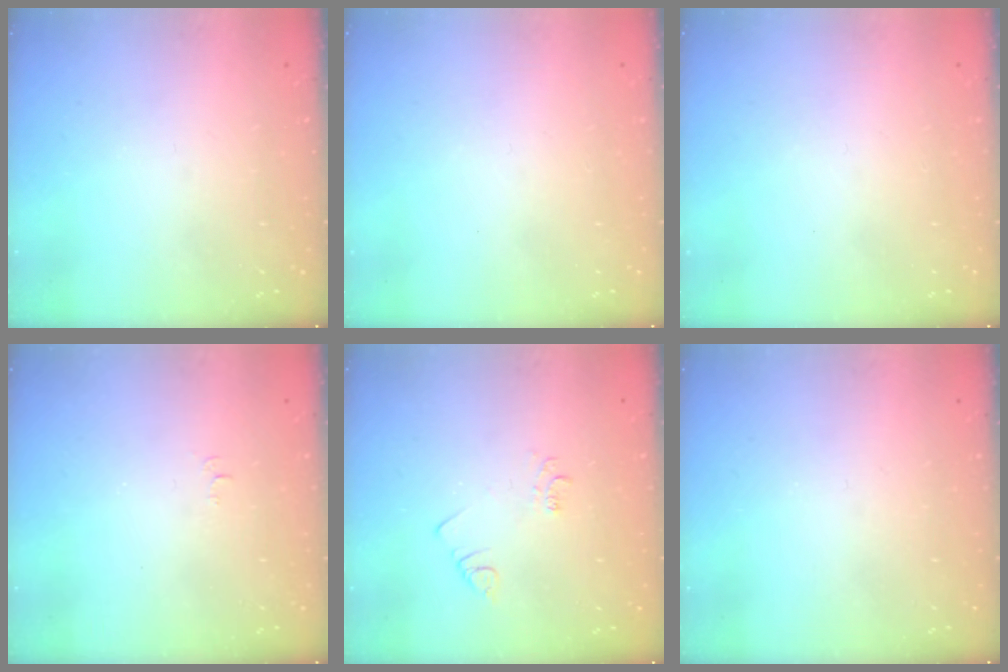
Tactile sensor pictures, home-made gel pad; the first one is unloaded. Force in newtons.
{"total": 1.6, "press": 1.6, "slide": 0.1}
{"total": 1.6, "press": 1.6, "slide": 0.1}
{"total": 4.0, "press": 3.9, "slide": 0.3}
{"total": 3.3, "press": 3.3, "slide": 0.4}
{"total": 0.0}